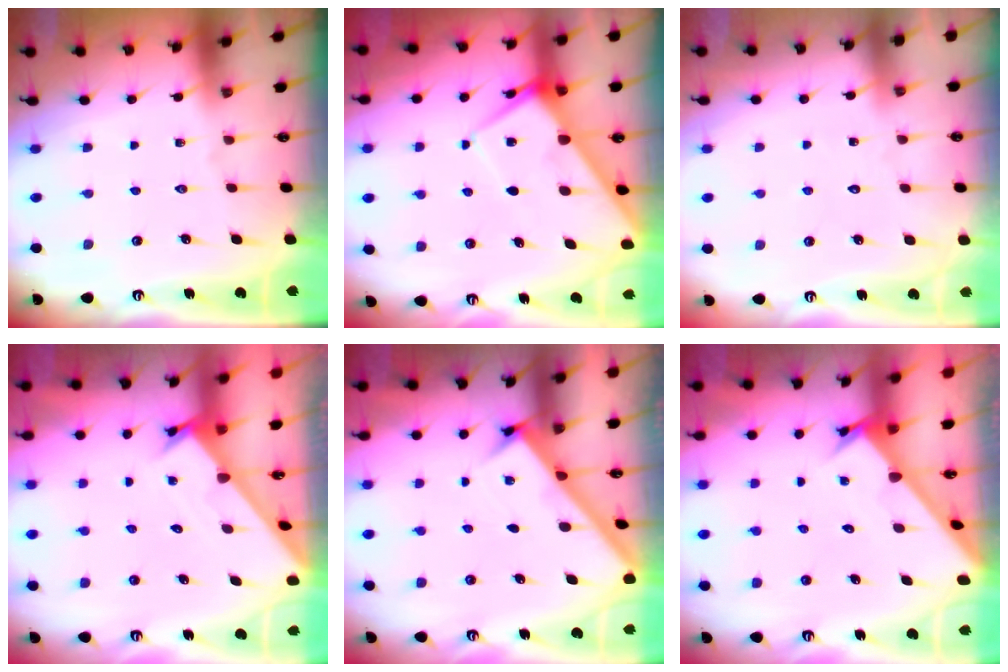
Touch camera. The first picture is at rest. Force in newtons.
{"total": 6.4, "press": 6.4, "slide": 0.6}
{"total": 3.5, "press": 3.5, "slide": 0.2}
{"total": 1.6, "press": 1.6, "slide": 0.1}
{"total": 2.5, "press": 2.5, "slide": 0.3}
{"total": 2.7, "press": 2.7, "slide": 0.3}